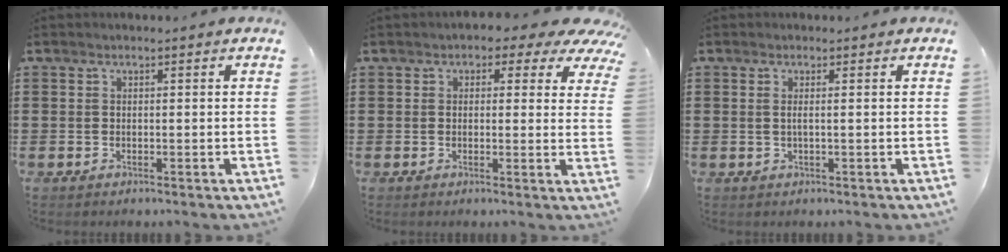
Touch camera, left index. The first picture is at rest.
{"total": 2.8, "force": [1.6, 1.8, 1.5], "torque": [-0.026, -0.006, 0.021]}
{"total": 0.9, "force": [0.0, -0.1, 0.9], "torque": [-0.020, -0.004, 0.000]}